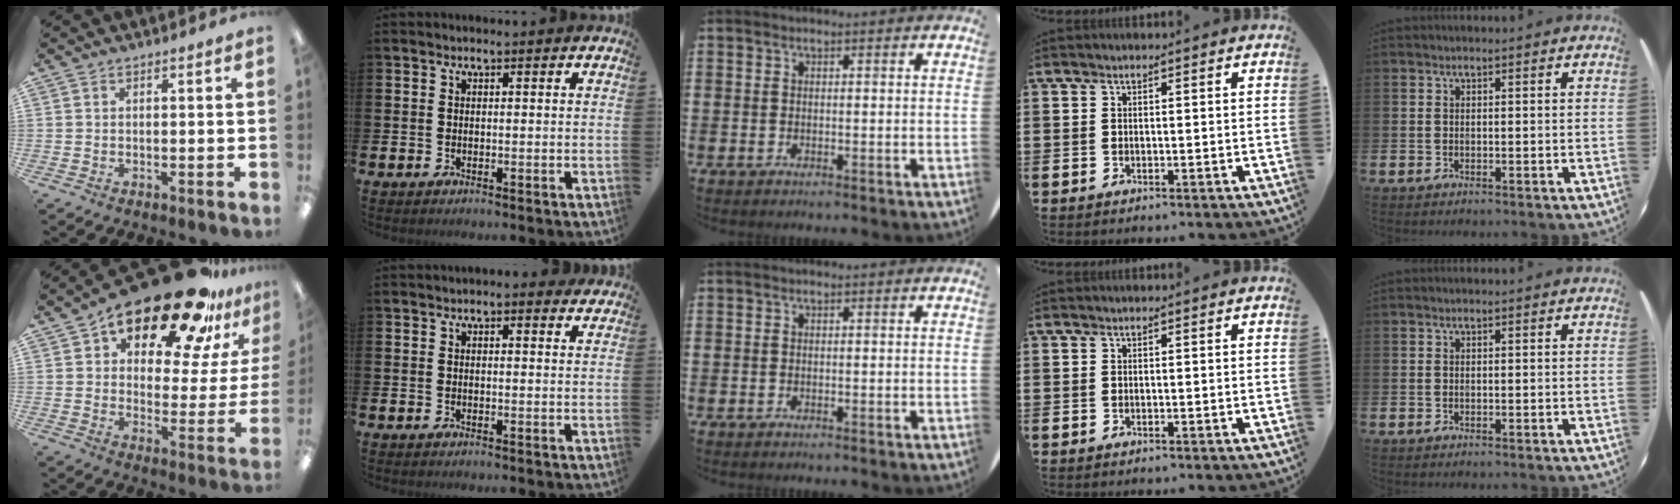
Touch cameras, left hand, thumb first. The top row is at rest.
{"thumb": {"total": 22.4, "force": [17.0, 7.9, 12.3], "torque": [-0.191, -0.119, 0.284]}, "index": {"total": 1.2, "force": [1.1, 0.3, 0.3], "torque": [0.005, -0.003, 0.018]}}